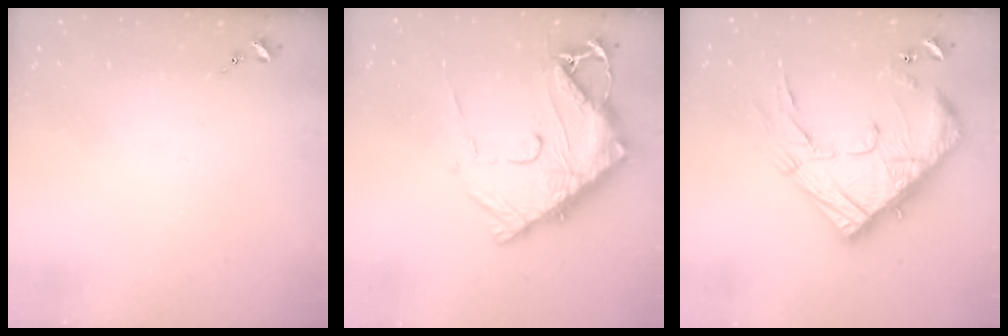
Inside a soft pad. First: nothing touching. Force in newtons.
{"total": 19.3, "press": 19.2, "slide": 1.9}
{"total": 24.5, "press": 24.4, "slide": 2.2}